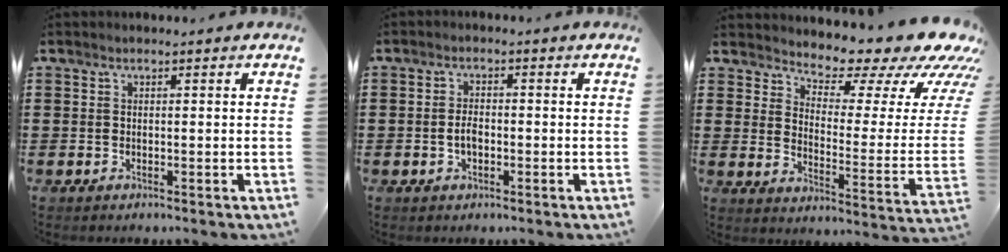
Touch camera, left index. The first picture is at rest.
{"total": 2.5, "force": [-0.6, 1.3, 2.1], "torque": [-0.050, 0.002, -0.014]}
{"total": 7.6, "force": [6.6, 2.3, 3.0], "torque": [-0.054, -0.063, 0.105]}